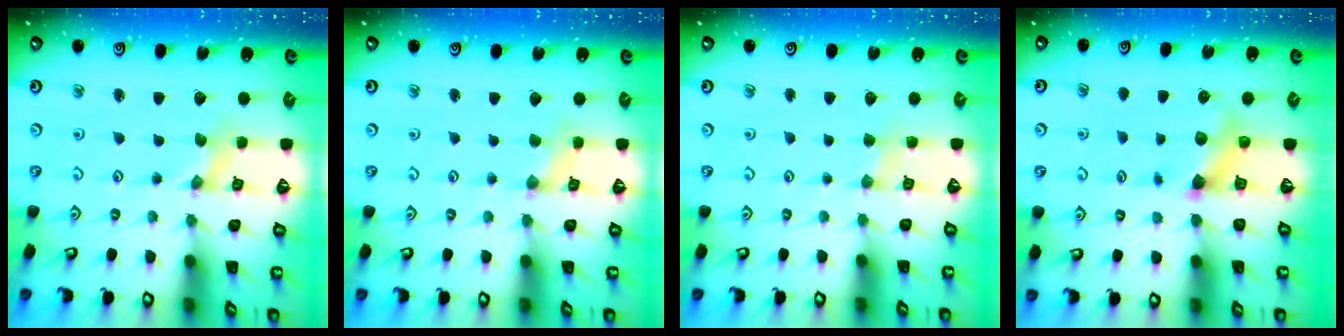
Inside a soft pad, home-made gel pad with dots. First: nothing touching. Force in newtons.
{"total": 1.8, "press": 1.8, "slide": 0.4}
{"total": 2.0, "press": 2.0, "slide": 0.4}
{"total": 6.7, "press": 6.7, "slide": 0.6}